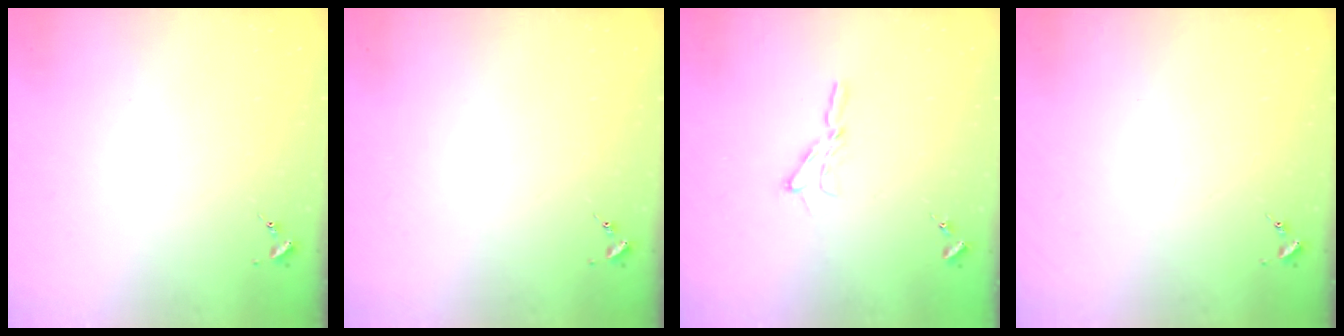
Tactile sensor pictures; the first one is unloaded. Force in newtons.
{"total": 0.0}
{"total": 5.1, "press": 5.0, "slide": 0.7}
{"total": 0.0}